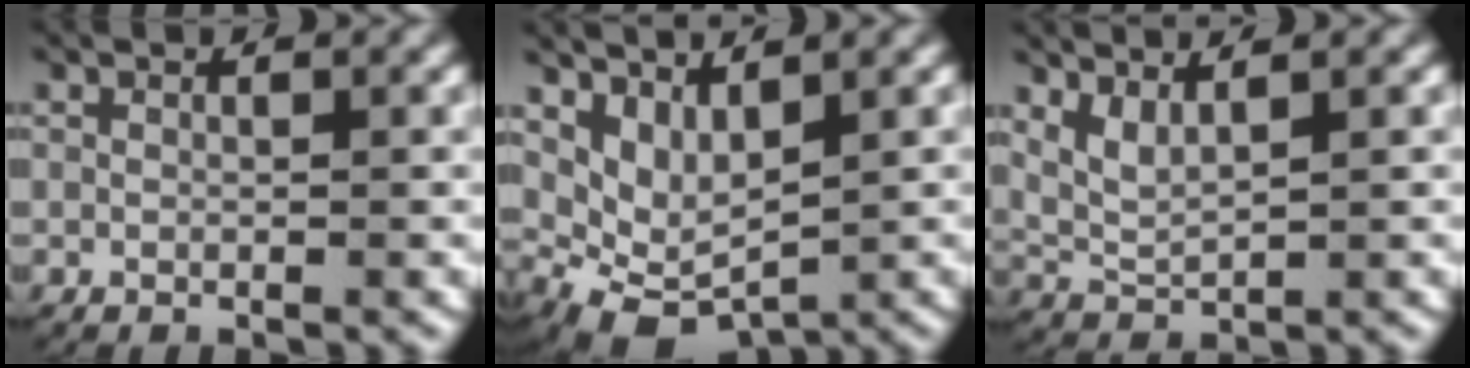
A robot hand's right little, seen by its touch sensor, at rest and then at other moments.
{"total": 7.6, "force": [-1.5, 6.0, 4.4], "torque": [-0.099, -0.040, -0.010]}
{"total": 3.3, "force": [1.5, 2.3, 2.0], "torque": [-0.054, -0.008, 0.031]}